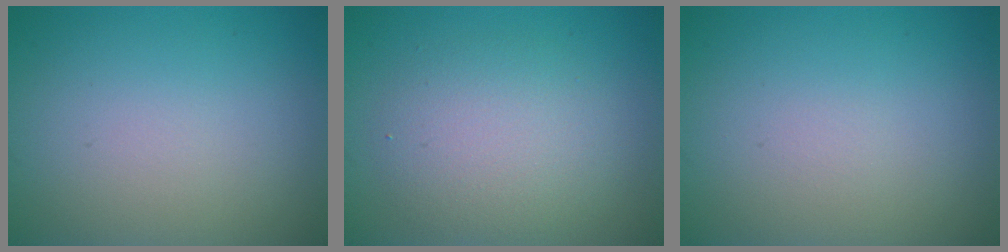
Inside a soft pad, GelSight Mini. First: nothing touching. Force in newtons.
{"total": 4.1, "press": 4.1, "slide": 0.1}
{"total": 0.0}